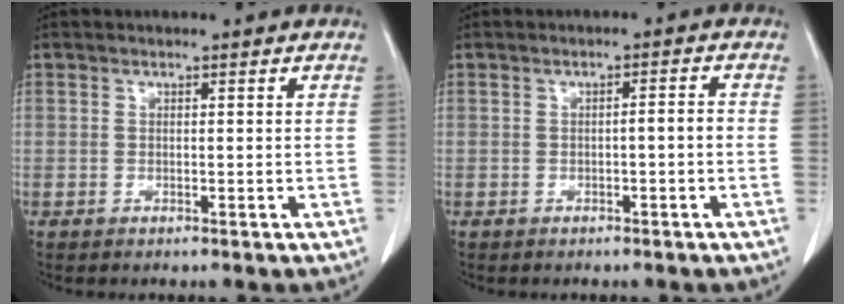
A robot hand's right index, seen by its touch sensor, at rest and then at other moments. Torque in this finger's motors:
{"motor_torque": [0.26, -0.20, 0.05, 0.01]}